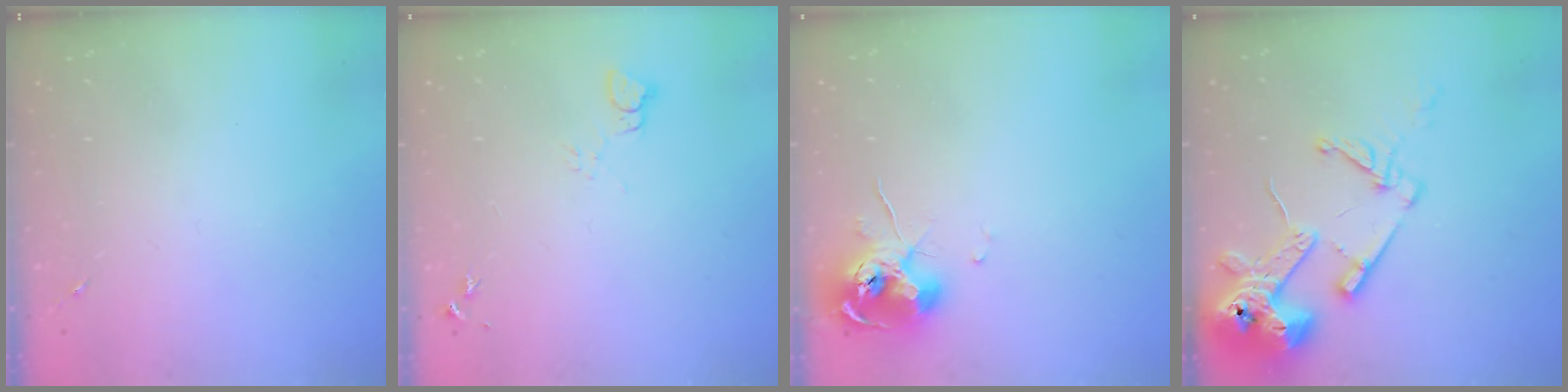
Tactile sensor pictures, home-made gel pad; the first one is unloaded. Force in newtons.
{"total": 3.5, "press": 3.5, "slide": 0.4}
{"total": 10.3, "press": 10.2, "slide": 1.1}
{"total": 17.2, "press": 17.1, "slide": 2.1}